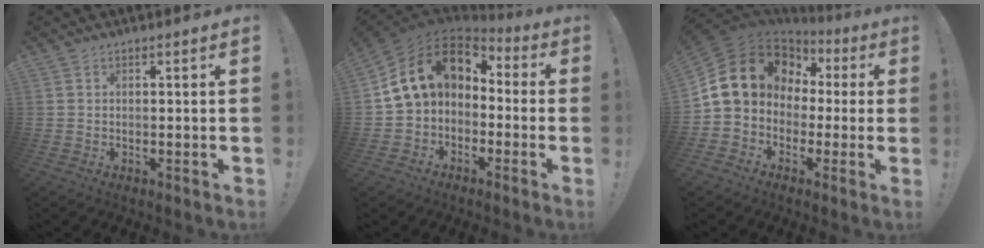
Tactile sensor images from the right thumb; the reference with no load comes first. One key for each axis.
{"total": 13.5, "fx": 4.0, "fy": 9.3, "fz": 9.0, "tx": -0.166, "ty": -0.004, "tz": 0.069}
{"total": 14.7, "fx": 3.4, "fy": 12.4, "fz": 7.2, "tx": -0.120, "ty": -0.010, "tz": 0.077}